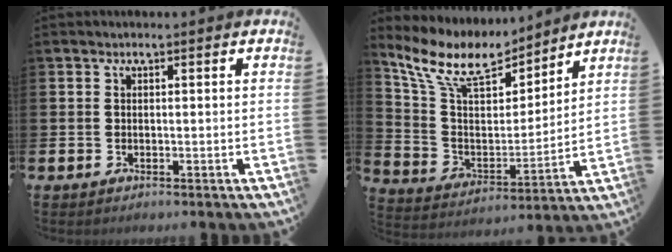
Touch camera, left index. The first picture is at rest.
{"total": 9.9, "force": [8.6, 3.4, 3.5], "torque": [-0.107, -0.055, 0.151]}